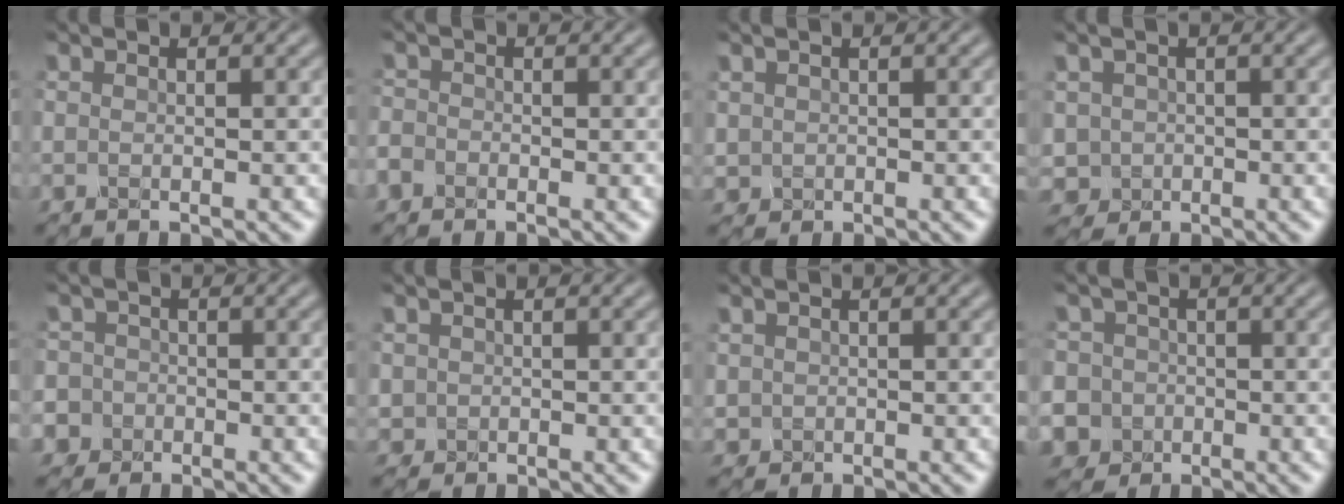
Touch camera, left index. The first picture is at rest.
{"total": 1.5, "force": [-1.0, 1.1, 0.3], "torque": [-0.002, 0.002, -0.024]}
{"total": 1.0, "force": [0.3, 0.9, 0.1], "torque": [-0.001, -0.002, 0.006]}
{"total": 1.9, "force": [-0.2, 1.9, 0.1], "torque": [0.005, -0.004, -0.001]}
{"total": 6.4, "force": [-2.7, 5.7, 1.1], "torque": [-0.030, -0.010, -0.076]}
{"total": 1.1, "force": [0.0, 1.0, 0.1], "torque": [0.006, -0.003, -0.002]}
{"total": 0.9, "force": [0.2, 0.9, 0.1], "torque": [0.000, -0.003, 0.004]}
{"total": 9.6, "force": [-2.8, 8.9, 2.1], "torque": [-0.066, -0.003, -0.087]}